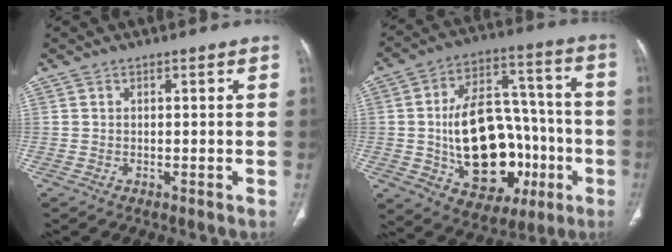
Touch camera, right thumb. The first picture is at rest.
{"total": 25.5, "force": [-4.9, 16.2, 19.1], "torque": [-0.276, 0.038, -0.053]}